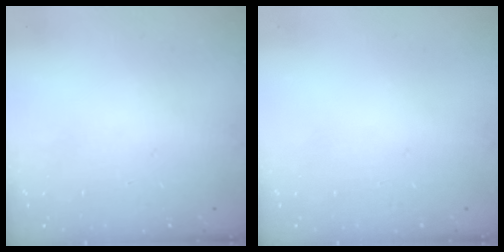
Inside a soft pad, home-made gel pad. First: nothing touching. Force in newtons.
{"total": 0.0}